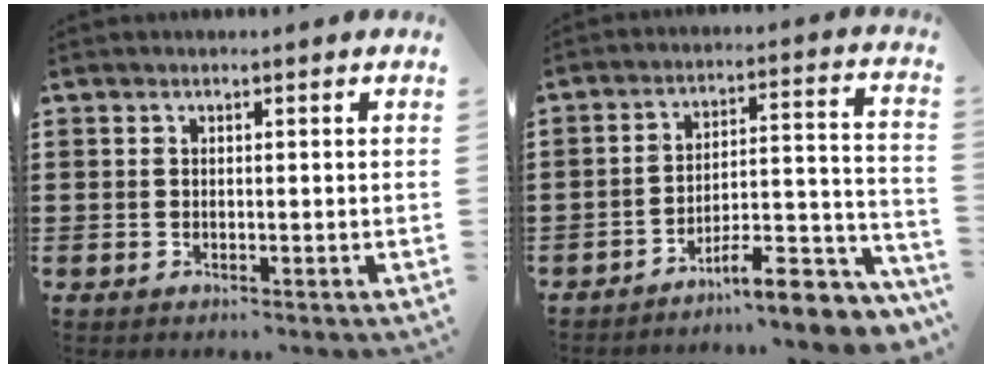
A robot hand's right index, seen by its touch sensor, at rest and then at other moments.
{"total": 8.1, "force": [-6.6, 1.6, 4.3], "torque": [-0.060, 0.006, -0.123]}